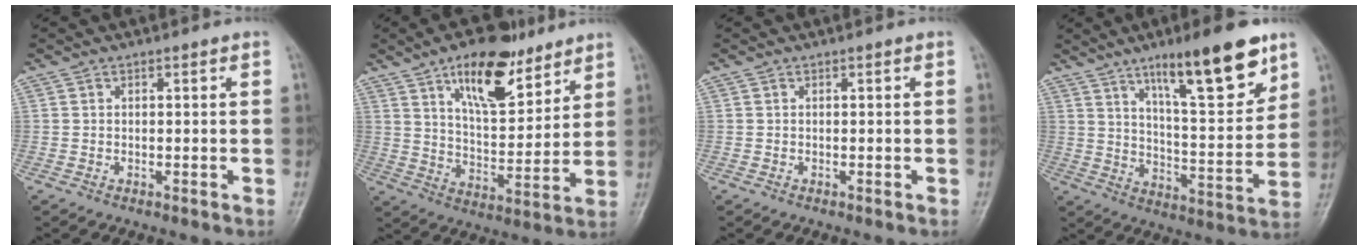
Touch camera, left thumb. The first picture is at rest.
{"total": 15.9, "force": [9.6, 6.9, 10.5], "torque": [-0.132, -0.049, 0.161]}
{"total": 0.0}
{"total": 17.9, "force": [11.0, 4.3, 13.5], "torque": [-0.179, -0.060, 0.181]}